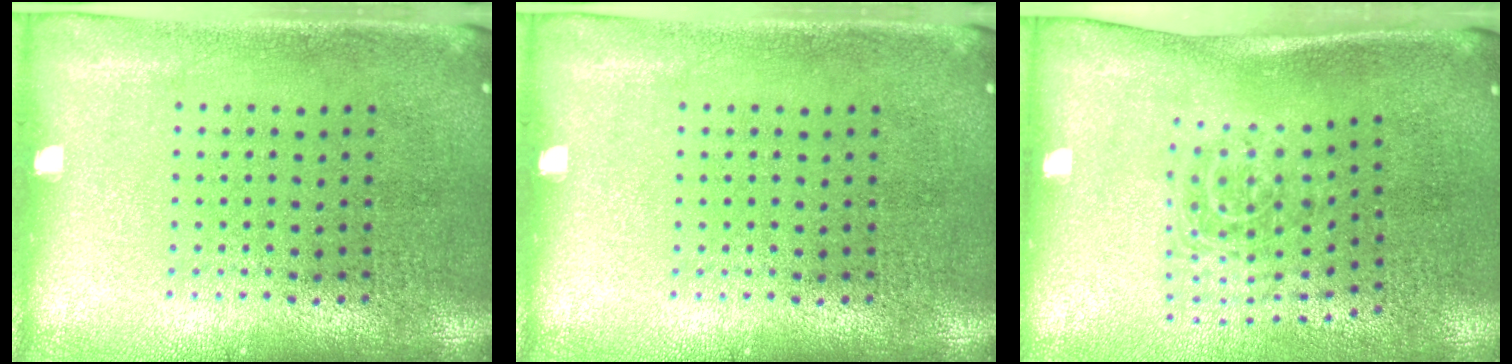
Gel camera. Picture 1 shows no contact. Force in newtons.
{"total": 0.0}
{"total": 1.7, "press": 1.1, "slide": 1.3}